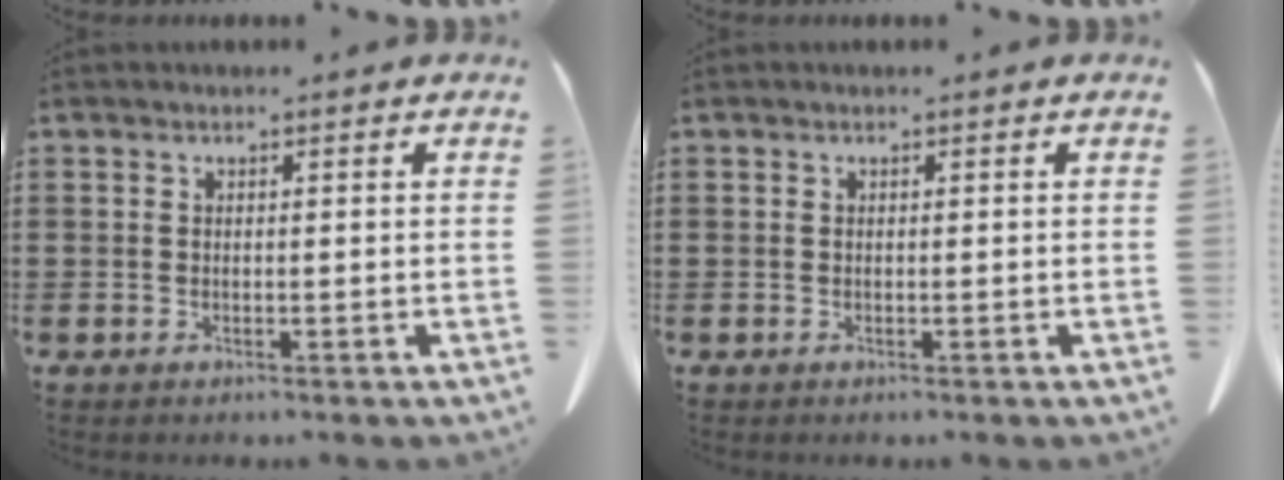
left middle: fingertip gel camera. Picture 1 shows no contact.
{"total": 0.0}